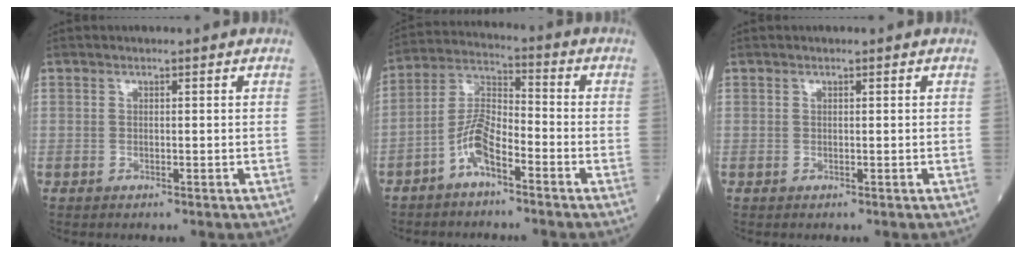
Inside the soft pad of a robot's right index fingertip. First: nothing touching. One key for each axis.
{"total": 7.2, "fx": -4.0, "fy": 2.2, "fz": 5.5, "tx": -0.124, "ty": 0.017, "tz": -0.080}
{"total": 0.0}